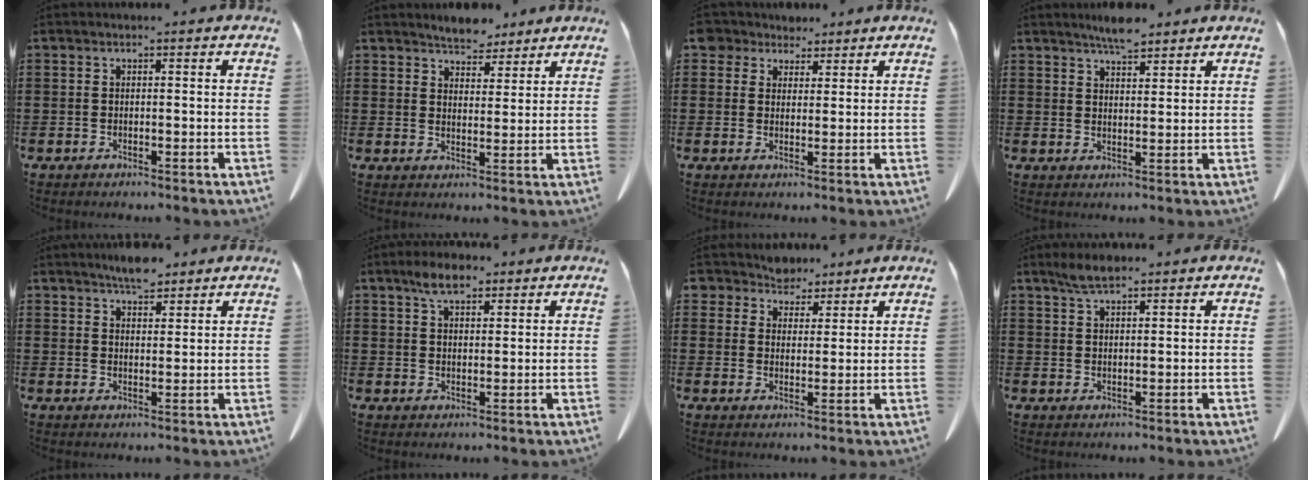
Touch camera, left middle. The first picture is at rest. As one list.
[{"total": 4.5, "force": [4.3, 1.0, 0.2], "torque": [-0.018, -0.011, 0.083]}, {"total": 4.2, "force": [3.3, 2.4, 0.7], "torque": [-0.022, 0.004, 0.062]}, {"total": 4.3, "force": [4.0, 0.7, 1.4], "torque": [-0.037, -0.008, 0.073]}, {"total": 4.4, "force": [4.1, 1.0, 1.2], "torque": [-0.033, -0.008, 0.077]}, {"total": 5.0, "force": [3.6, 1.9, 2.9], "torque": [-0.064, 0.005, 0.066]}, {"total": 4.9, "force": [4.4, 2.2, 0.1], "torque": [-0.028, -0.013, 0.080]}, {"total": 3.4, "force": [2.6, 0.8, 2.0], "torque": [-0.045, 0.005, 0.047]}]